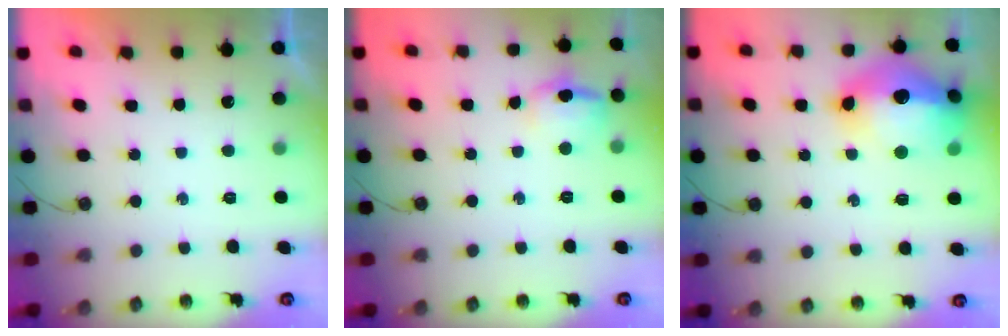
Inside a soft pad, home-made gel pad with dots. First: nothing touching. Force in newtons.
{"total": 10.6, "press": 10.5, "slide": 1.5}
{"total": 20.3, "press": 20.2, "slide": 1.9}